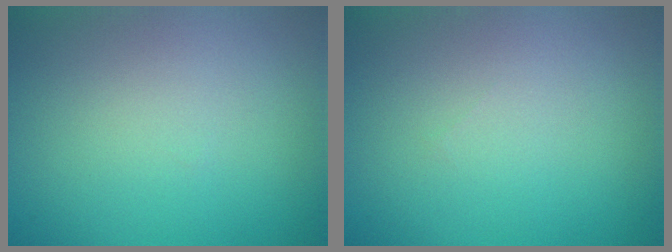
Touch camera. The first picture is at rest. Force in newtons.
{"total": 0.0}